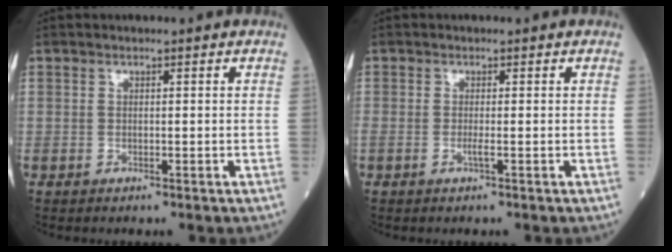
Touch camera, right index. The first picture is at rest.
{"total": 0.9, "force": [-0.2, -0.3, 0.8], "torque": [-0.018, -0.002, -0.005]}